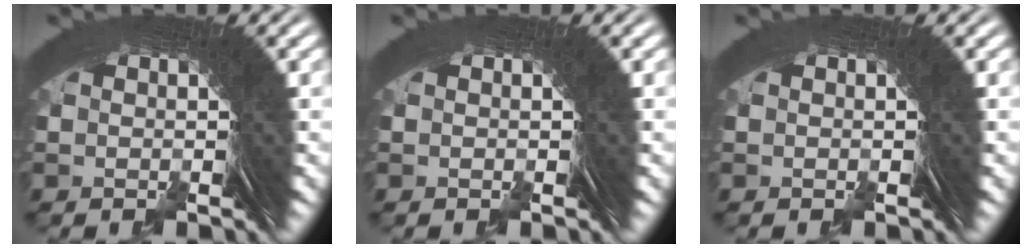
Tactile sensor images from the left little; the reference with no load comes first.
{"total": 0.0}
{"total": 0.0}